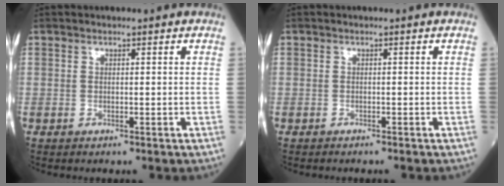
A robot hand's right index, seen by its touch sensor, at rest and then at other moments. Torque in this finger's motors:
{"motor_torque": [-0.16, -0.11, -0.78, -0.21]}